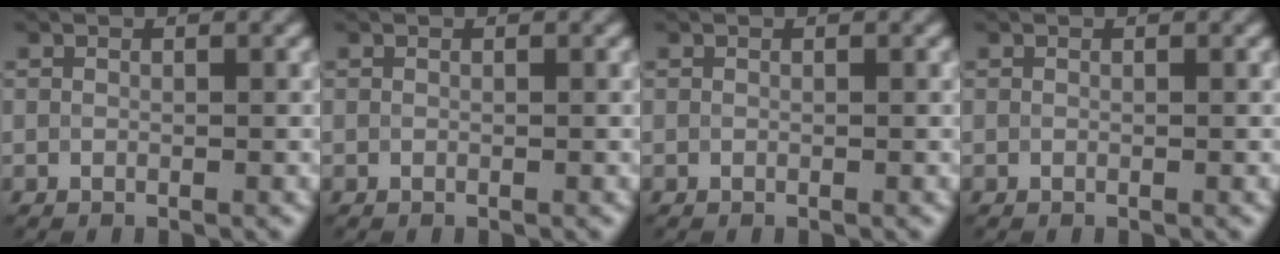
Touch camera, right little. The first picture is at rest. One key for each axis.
{"total": 0.0}
{"total": 0.0}
{"total": 0.0}